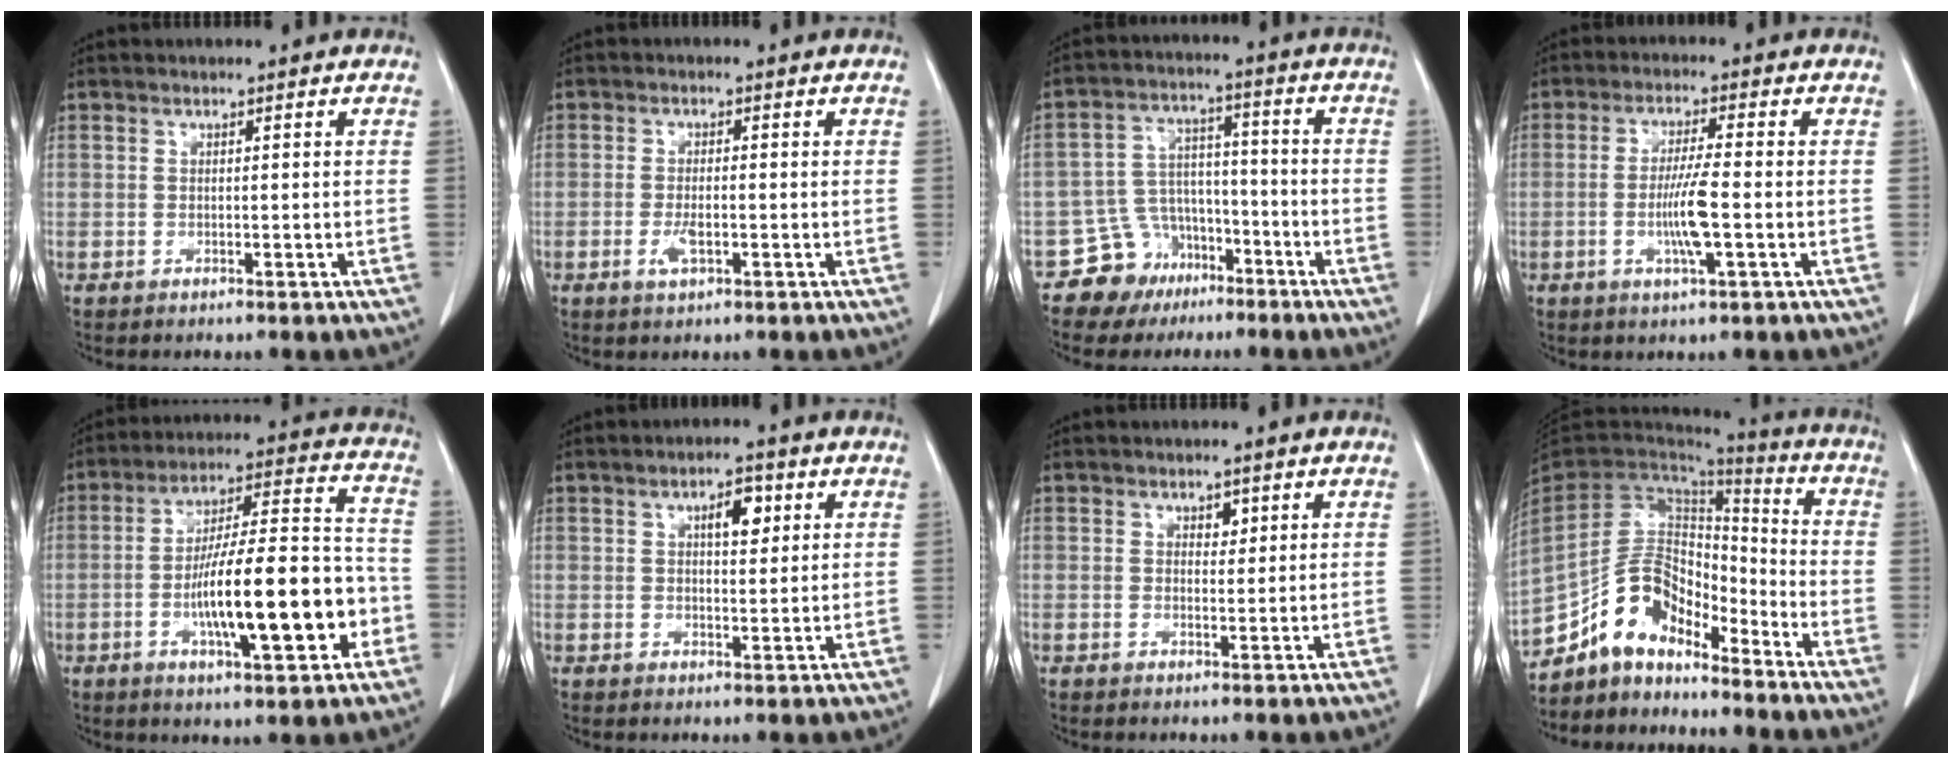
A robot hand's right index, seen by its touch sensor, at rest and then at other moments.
{"total": 2.9, "force": [-1.0, 1.1, 2.5], "torque": [-0.053, -0.001, -0.014]}
{"total": 8.3, "force": [-5.3, 6.3, 0.6], "torque": [-0.005, 0.035, -0.083]}
{"total": 6.4, "force": [-1.4, 0.2, 6.2], "torque": [-0.122, -0.007, -0.025]}
{"total": 17.6, "force": [-4.9, 3.7, 16.5], "torque": [-0.275, 0.017, -0.072]}
{"total": 4.3, "force": [1.7, 1.6, 3.5], "torque": [-0.055, 0.004, 0.025]}
{"total": 1.6, "force": [0.8, 1.0, 0.9], "torque": [-0.011, -0.001, 0.014]}
{"total": 12.3, "force": [-9.7, 5.7, 5.0], "torque": [-0.095, 0.047, -0.184]}